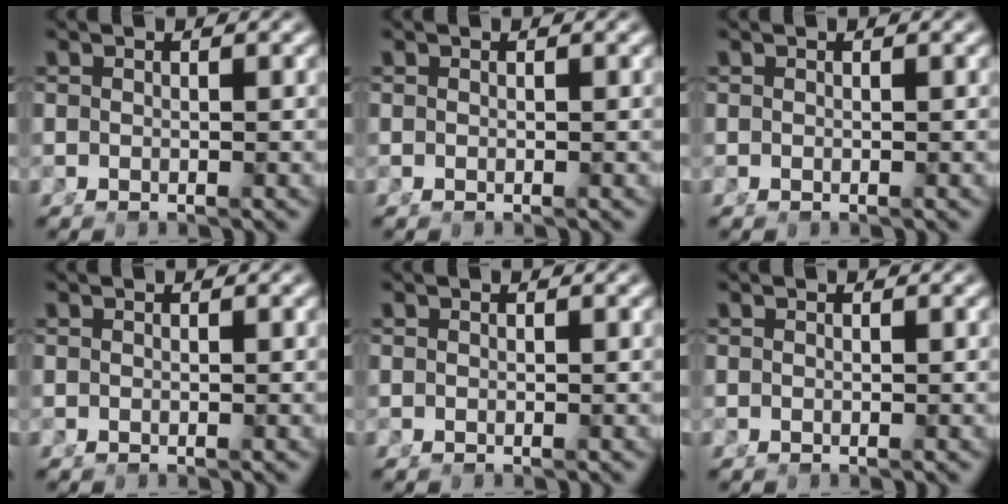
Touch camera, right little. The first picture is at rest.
{"total": 0.0}
{"total": 0.0}
{"total": 0.0}
{"total": 0.0}
{"total": 0.0}